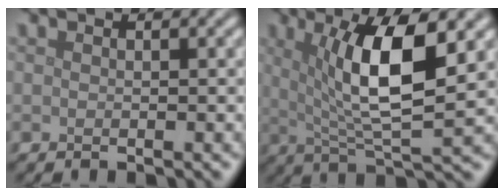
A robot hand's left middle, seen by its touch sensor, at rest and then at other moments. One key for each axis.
{"total": 8.4, "fx": 2.1, "fy": 2.0, "fz": 7.9, "tx": -0.131, "ty": -0.009, "tz": 0.041}